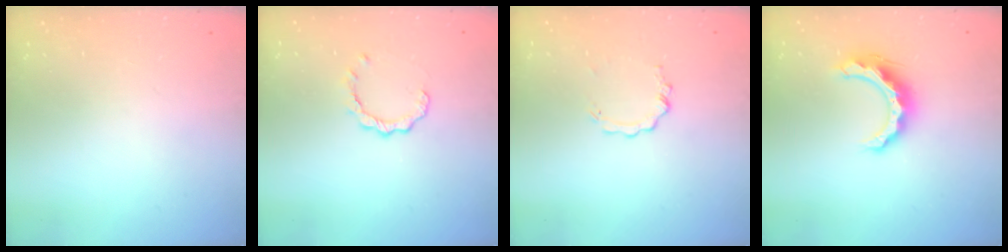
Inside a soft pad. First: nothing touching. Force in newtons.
{"total": 2.5, "press": 2.5, "slide": 0.3}
{"total": 3.6, "press": 3.6, "slide": 0.3}
{"total": 11.7, "press": 11.7, "slide": 0.3}